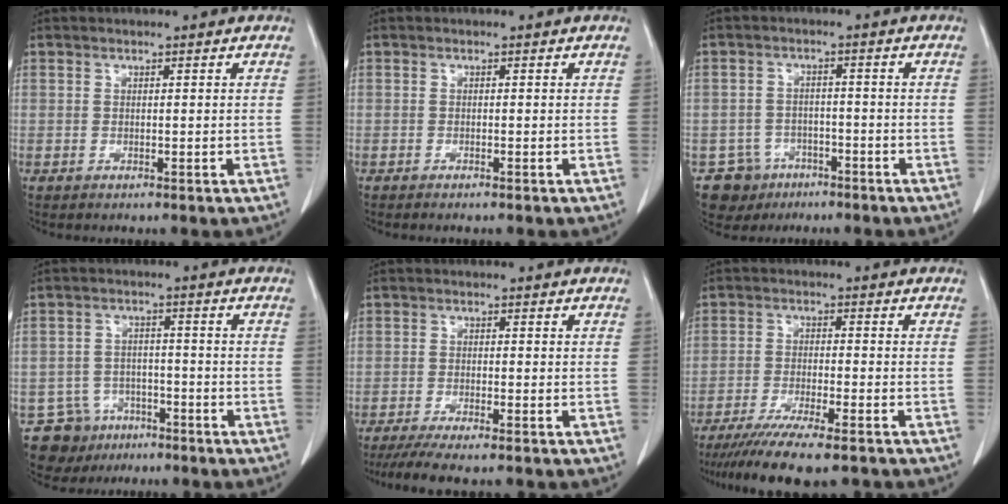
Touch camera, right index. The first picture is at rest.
{"total": 1.0, "force": [-0.9, 0.0, 0.6], "torque": [-0.013, -0.002, -0.010]}
{"total": 6.0, "force": [-3.7, 4.7, 0.0], "torque": [0.003, 0.010, -0.055]}
{"total": 7.3, "force": [-4.9, 5.4, 0.1], "torque": [0.001, 0.019, -0.075]}
{"total": 8.4, "force": [-7.1, 0.5, 4.5], "torque": [-0.064, -0.017, -0.110]}
{"total": 12.6, "force": [-10.3, 1.0, 7.2], "torque": [-0.112, -0.030, -0.162]}